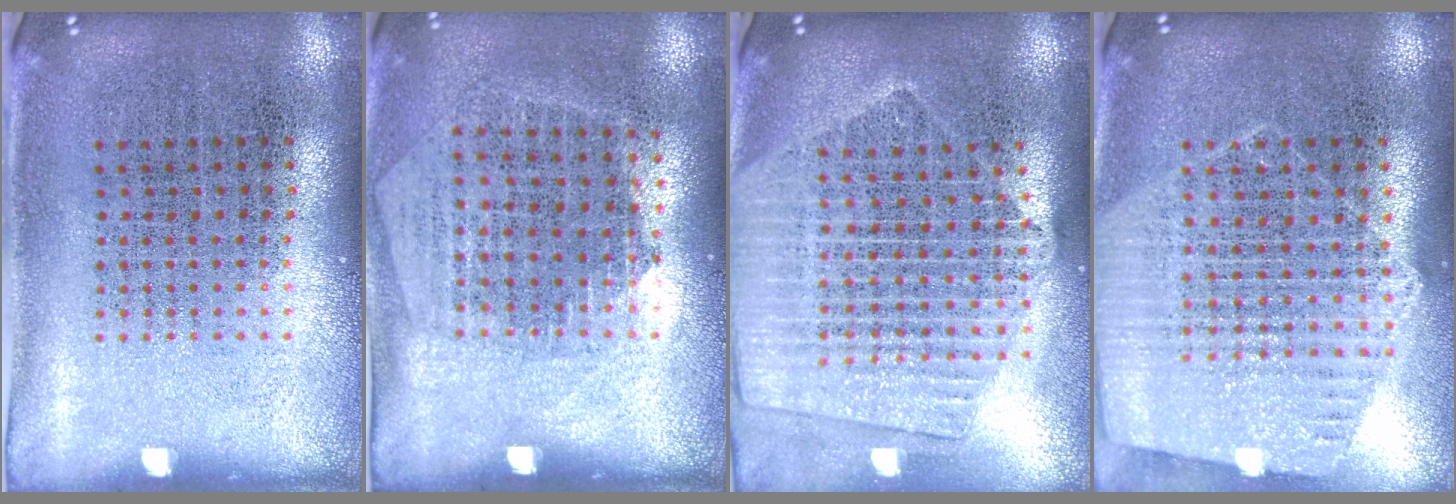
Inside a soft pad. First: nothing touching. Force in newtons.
{"total": 1.2, "press": 1.1, "slide": 0.6}
{"total": 2.3, "press": 2.1, "slide": 1.1}
{"total": 1.2, "press": 1.2, "slide": 0.1}